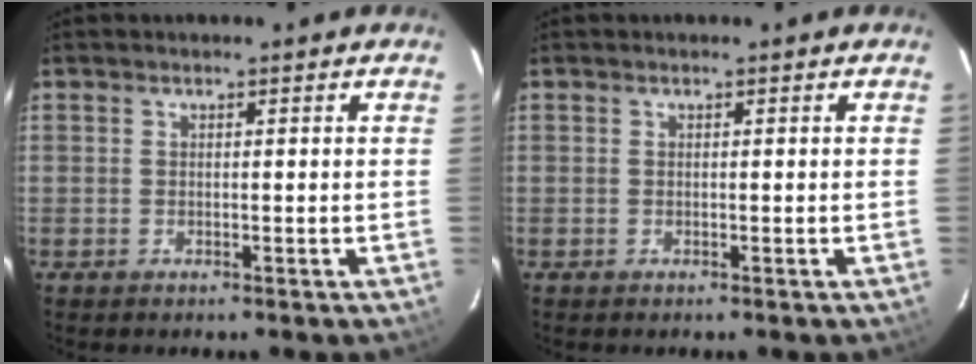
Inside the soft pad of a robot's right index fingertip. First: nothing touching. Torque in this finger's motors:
{"motor_torque": [0.00, 0.00, 0.05, 0.00]}